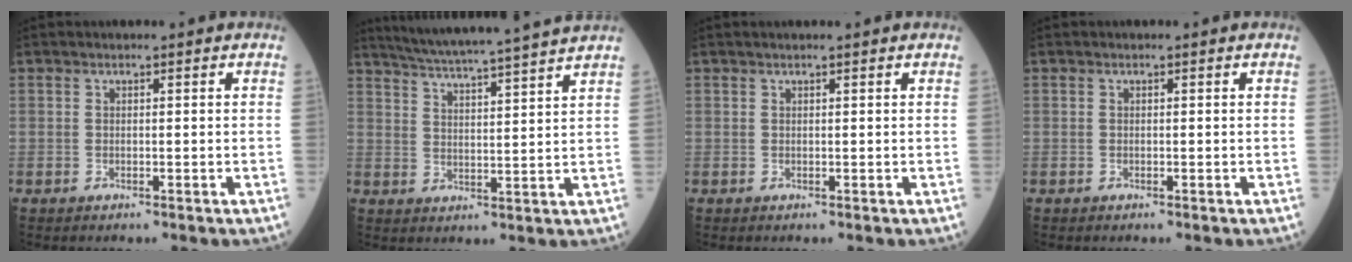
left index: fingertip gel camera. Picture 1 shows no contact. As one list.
[{"total": 15.7, "force": [14.2, -1.5, 6.6], "torque": [-0.119, -0.009, 0.201]}, {"total": 1.3, "force": [1.1, 0.0, 0.6], "torque": [-0.004, 0.014, 0.017]}, {"total": 0.0}]